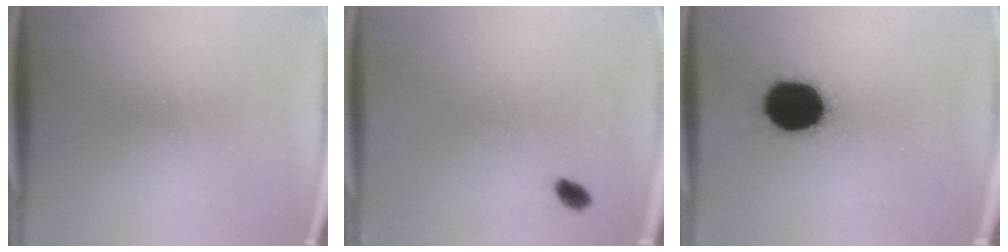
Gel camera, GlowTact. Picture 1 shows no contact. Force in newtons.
{"total": 1.9}
{"total": 17.8}